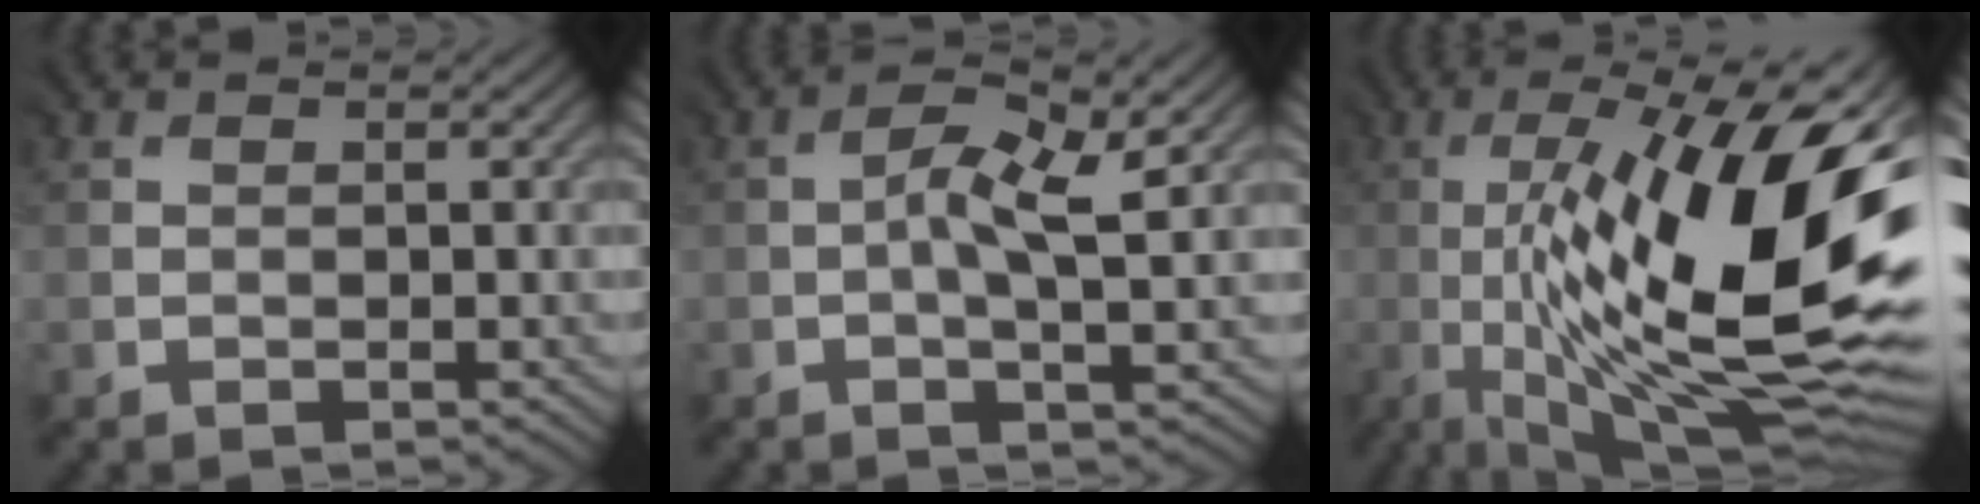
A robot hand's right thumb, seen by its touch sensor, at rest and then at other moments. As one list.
[{"total": 5.0, "force": [0.3, 1.4, 4.8], "torque": [-0.091, 0.002, 0.004]}, {"total": 19.8, "force": [0.2, 6.2, 18.8], "torque": [-0.307, 0.006, 0.012]}]